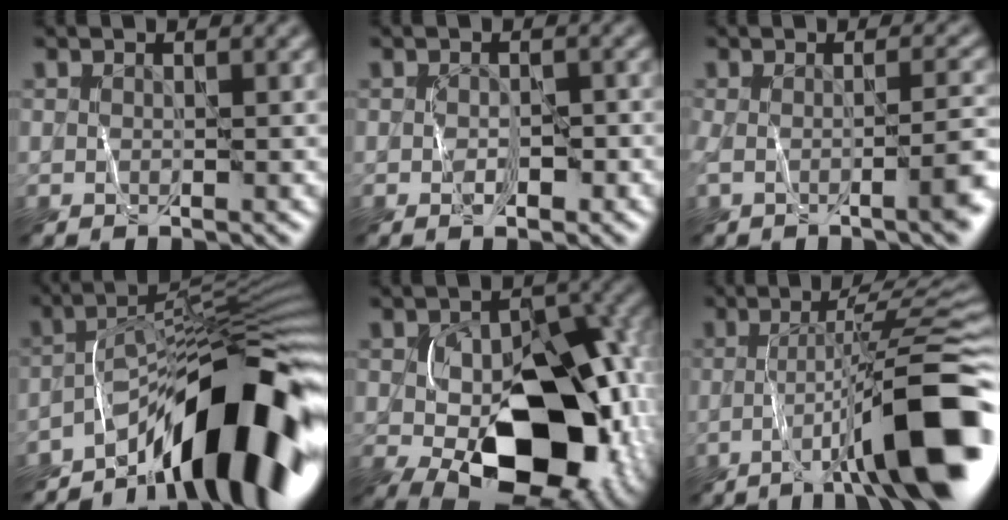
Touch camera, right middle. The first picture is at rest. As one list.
[{"total": 1.9, "force": [-0.7, 1.1, 1.3], "torque": [-0.022, -0.002, -0.013]}, {"total": 3.9, "force": [-1.1, 0.8, 3.7], "torque": [-0.063, -0.004, -0.022]}, {"total": 12.0, "force": [-7.2, 2.9, 9.2], "torque": [-0.110, 0.024, -0.134]}, {"total": 12.8, "force": [-3.2, 7.5, 9.8], "torque": [-0.149, -0.014, -0.048]}, {"total": 11.7, "force": [-3.7, 1.4, 11.0], "torque": [-0.148, 0.018, -0.059]}]